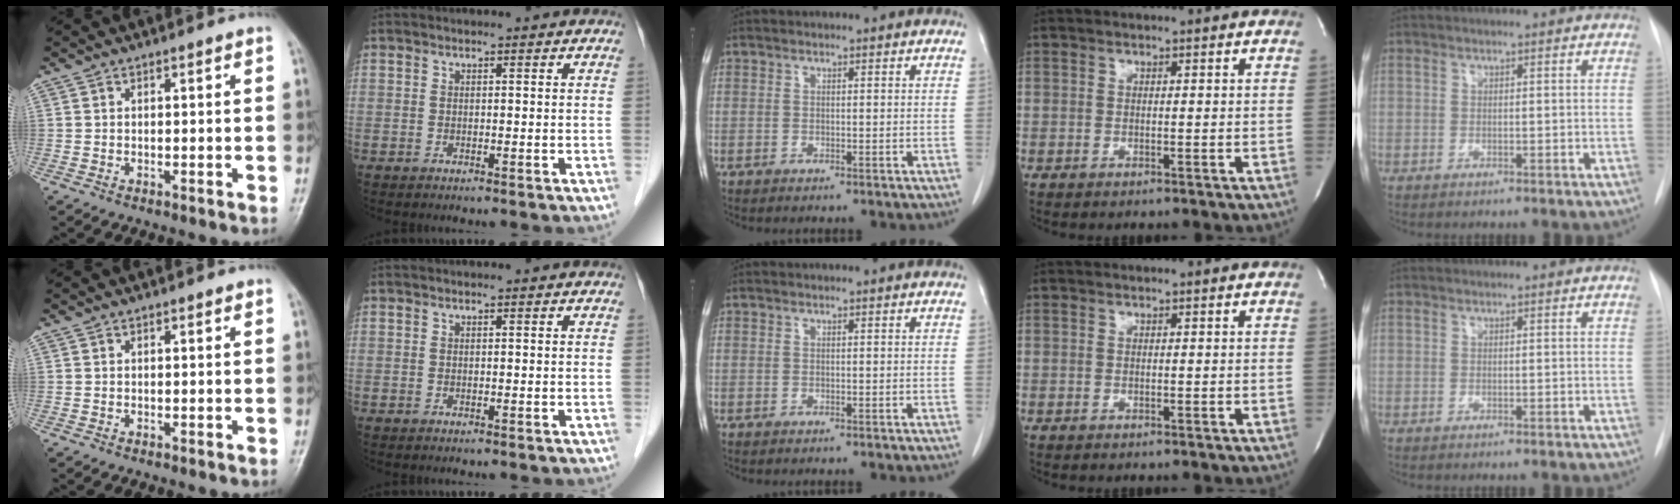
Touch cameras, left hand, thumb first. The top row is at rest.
{}